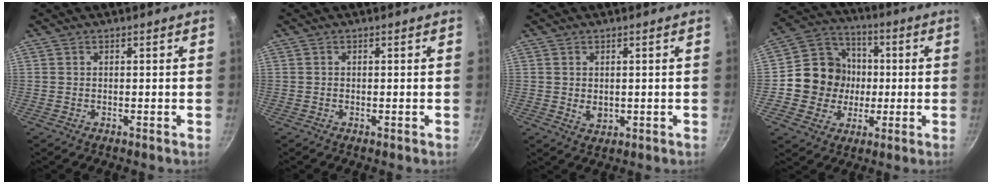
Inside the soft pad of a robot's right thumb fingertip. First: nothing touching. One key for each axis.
{"total": 0.0}
{"total": 2.6, "fx": 0.3, "fy": 2.1, "fz": 1.6, "tx": -0.024, "ty": -0.009, "tz": 0.008}
{"total": 13.6, "fx": -0.5, "fy": 12.9, "fz": 4.5, "tx": -0.043, "ty": 0.029, "tz": -0.018}